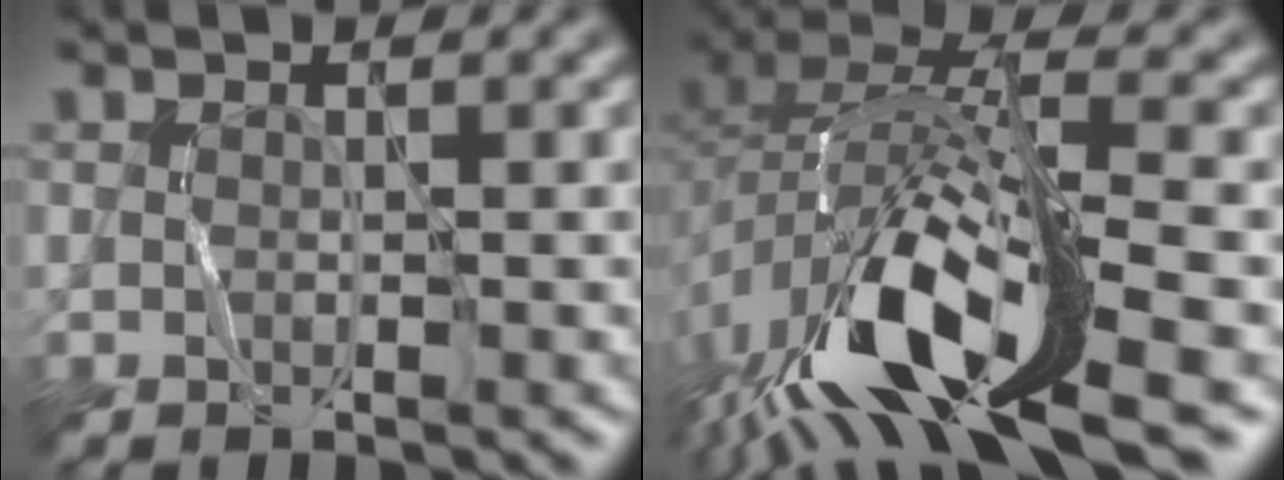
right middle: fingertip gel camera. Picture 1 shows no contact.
{"total": 14.4, "force": [-6.7, 5.6, 11.5], "torque": [-0.233, 0.007, -0.115]}